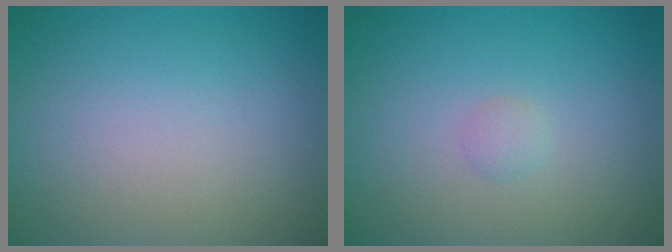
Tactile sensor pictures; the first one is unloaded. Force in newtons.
{"total": 0.7, "press": 0.7, "slide": 0.0}